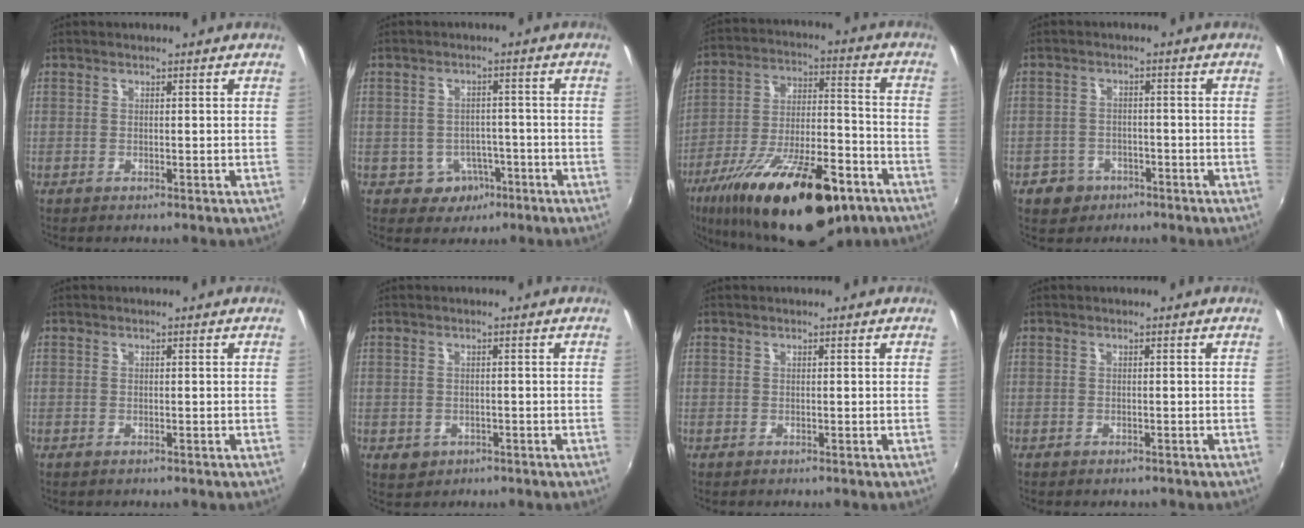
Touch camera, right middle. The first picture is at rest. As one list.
[{"total": 5.0, "force": [-2.5, 4.3, 1.1], "torque": [-0.033, 0.009, -0.025]}, {"total": 26.6, "force": [-16.9, 9.4, 18.3], "torque": [-0.321, -0.033, -0.257]}, {"total": 5.6, "force": [-3.4, 4.3, 1.2], "torque": [-0.048, 0.006, -0.050]}, {"total": 0.0}, {"total": 3.2, "force": [-1.2, 2.7, 1.3], "torque": [-0.030, -0.006, -0.011]}, {"total": 0.0}, {"total": 0.9, "force": [-0.7, 0.4, 0.3], "torque": [-0.008, -0.003, -0.012]}]